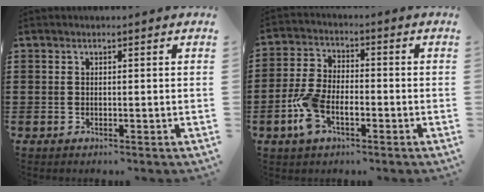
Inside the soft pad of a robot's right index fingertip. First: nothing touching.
{"total": 6.8, "force": [-2.6, 3.6, 5.2], "torque": [-0.135, -0.005, -0.057]}